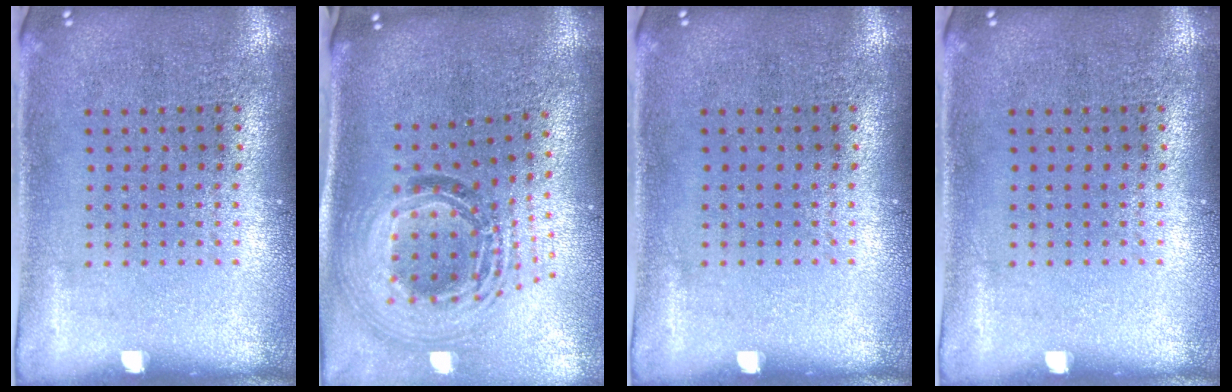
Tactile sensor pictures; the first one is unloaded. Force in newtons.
{"total": 1.9, "press": 1.6, "slide": 1.0}
{"total": 0.0}
{"total": 0.0}